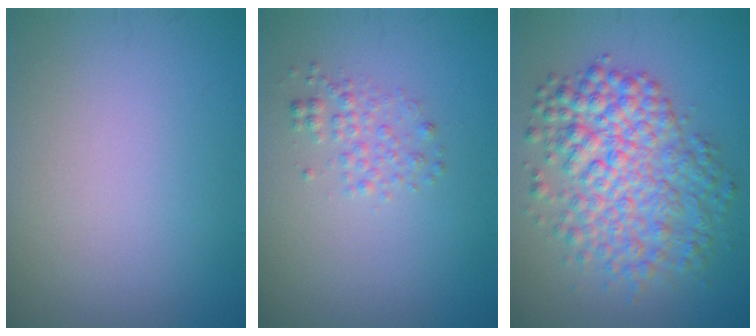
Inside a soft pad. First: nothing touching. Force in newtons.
{"total": 1.7, "press": 1.7, "slide": 0.0}
{"total": 7.4, "press": 7.4, "slide": 0.1}